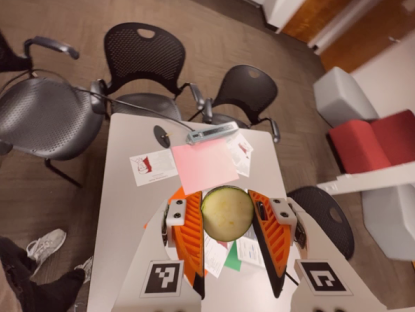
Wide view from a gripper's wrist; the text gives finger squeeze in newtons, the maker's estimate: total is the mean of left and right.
{"total": 13.3, "left": 13.6, "right": 13.1}